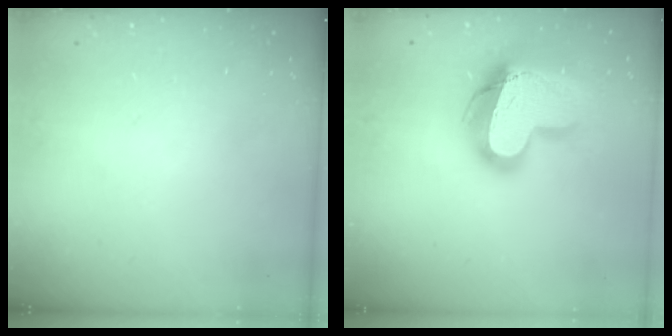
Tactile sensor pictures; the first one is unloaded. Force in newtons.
{"total": 21.0, "press": 20.9, "slide": 1.9}